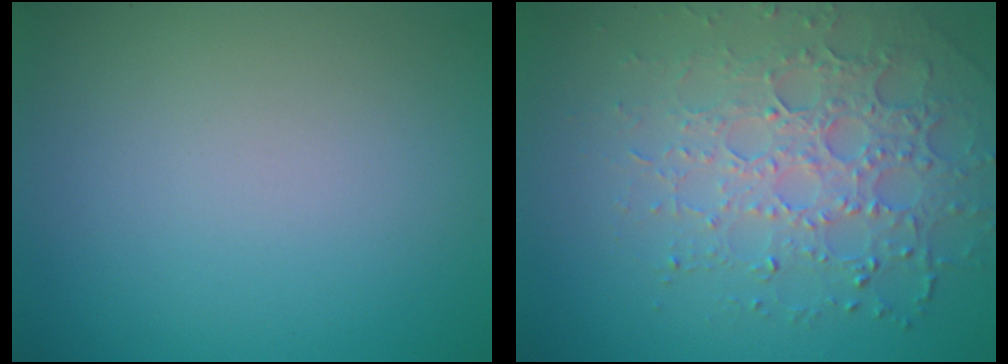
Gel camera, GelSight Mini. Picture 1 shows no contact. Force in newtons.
{"total": 4.9, "press": 4.2, "slide": 2.4}